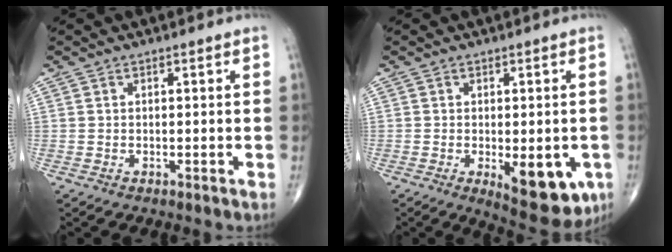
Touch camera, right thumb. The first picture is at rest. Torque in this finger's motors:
{"motor_torque": [1.40, 1.22, 0.46, -0.62, 0.19]}